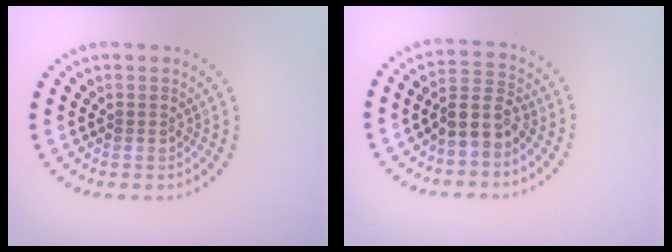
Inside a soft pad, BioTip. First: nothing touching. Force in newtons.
{"total": 3.3, "press": 2.9, "slide": 1.7}